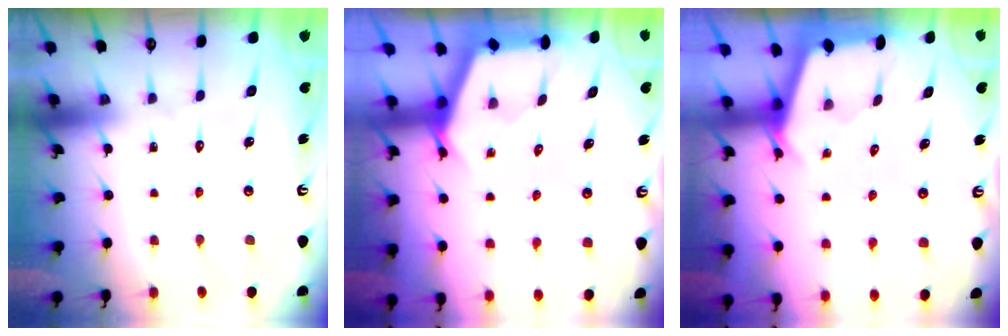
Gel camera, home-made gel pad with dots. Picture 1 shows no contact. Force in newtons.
{"total": 2.7, "press": 2.7, "slide": 0.4}
{"total": 2.6, "press": 2.5, "slide": 0.3}